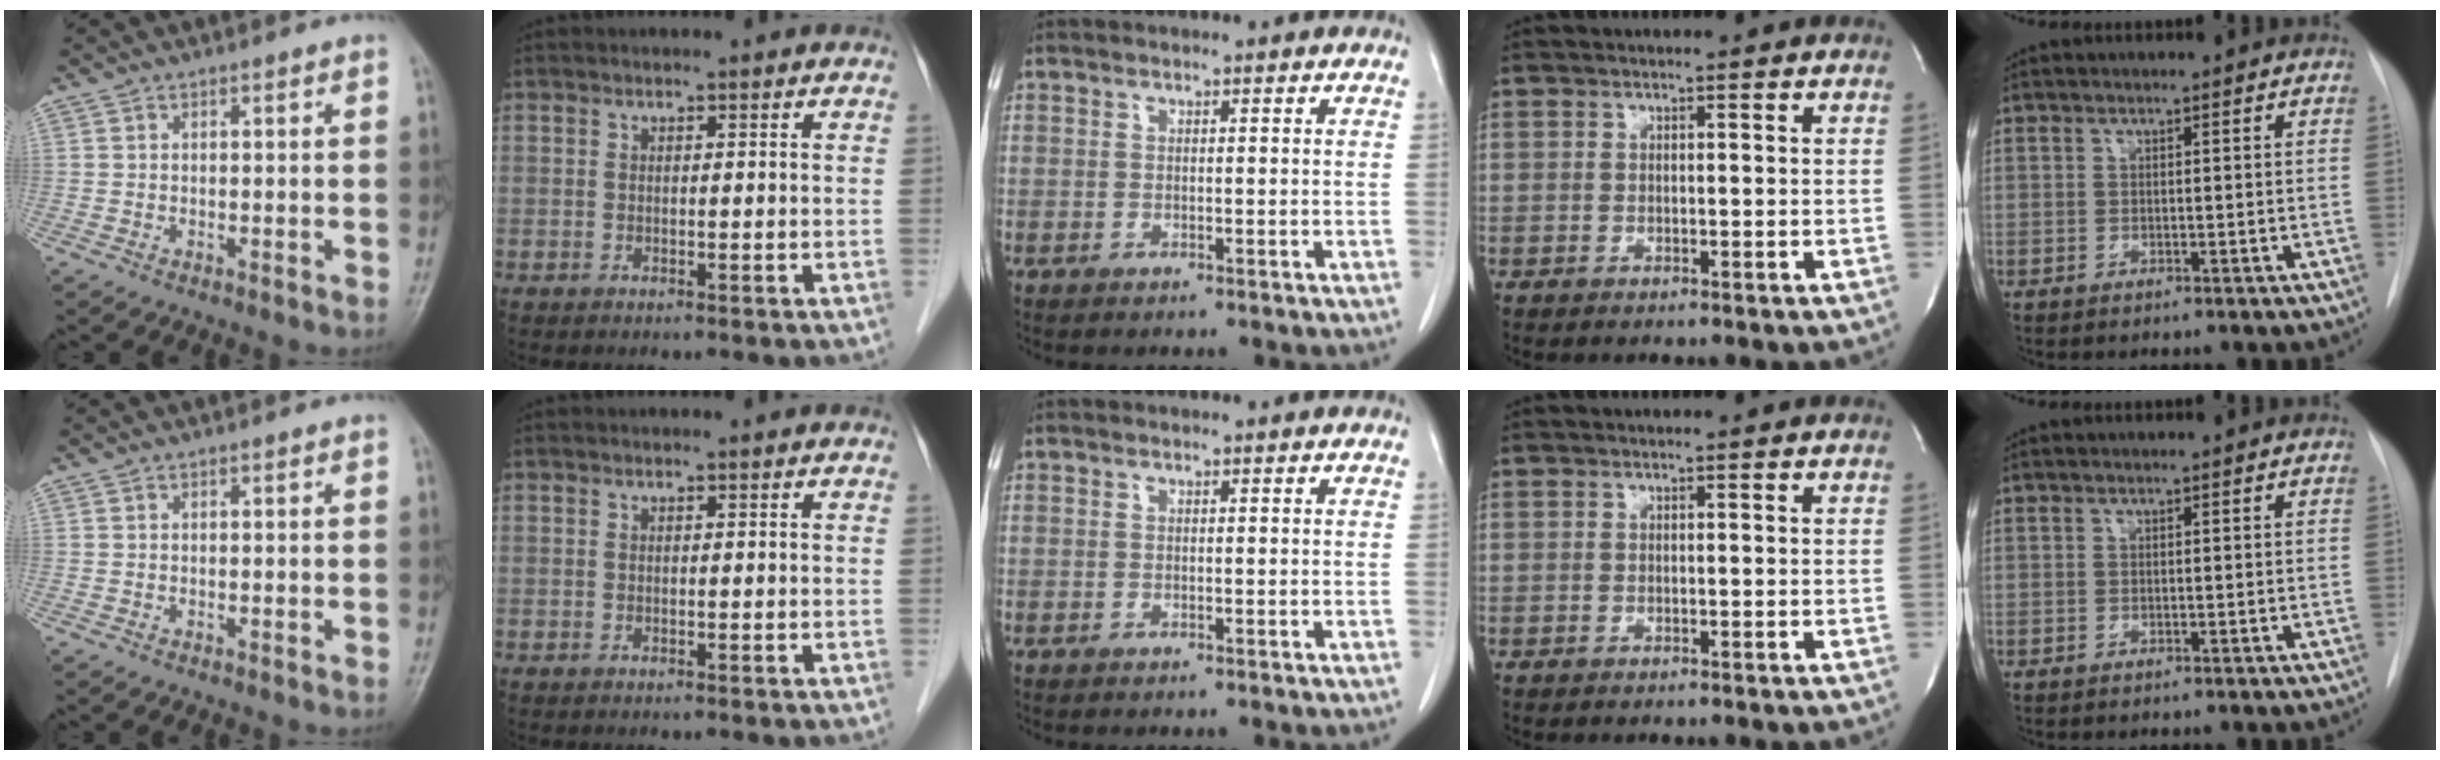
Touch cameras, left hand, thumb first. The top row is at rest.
{}